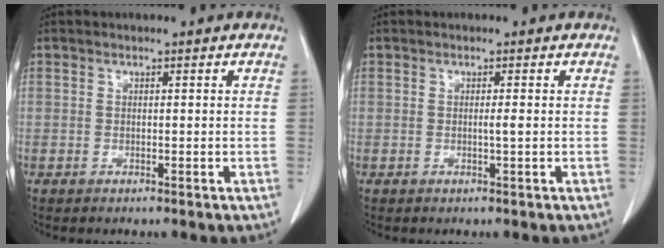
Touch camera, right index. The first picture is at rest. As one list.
[{"total": 0.9, "force": [-0.1, -0.2, 0.8], "torque": [-0.014, -0.002, -0.003]}]